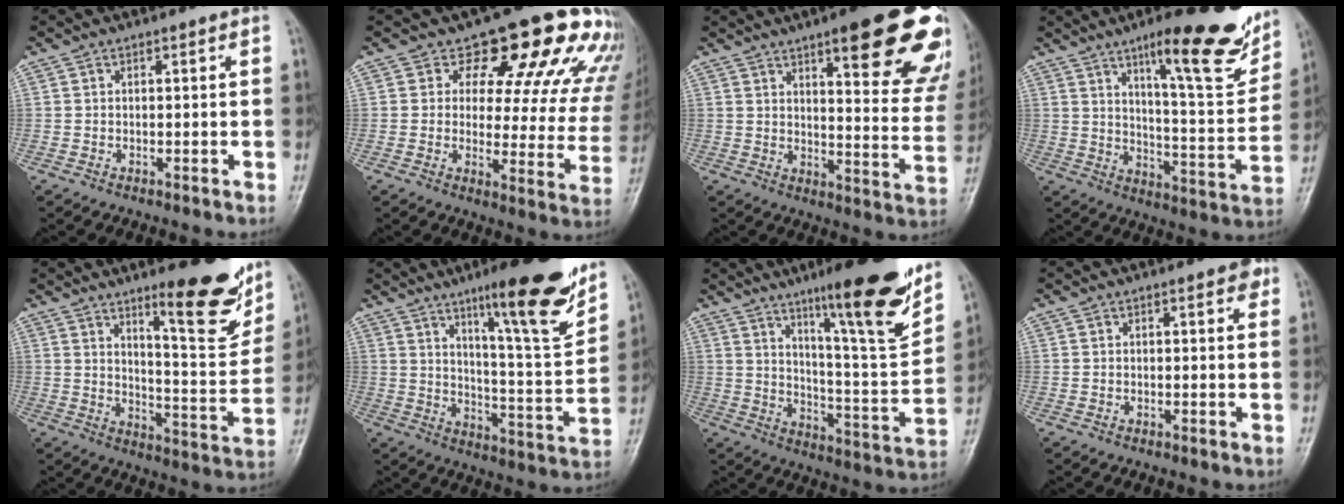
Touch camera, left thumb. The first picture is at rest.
{"total": 18.3, "force": [12.9, 8.4, 10.0], "torque": [-0.068, -0.062, 0.137]}
{"total": 23.9, "force": [13.6, 6.0, 18.7], "torque": [-0.200, -0.051, 0.174]}
{"total": 19.7, "force": [12.2, 4.3, 14.8], "torque": [-0.165, -0.064, 0.179]}
{"total": 16.5, "force": [10.6, 4.0, 12.0], "torque": [-0.125, -0.074, 0.159]}
{"total": 18.8, "force": [12.1, 3.0, 14.2], "torque": [-0.176, -0.070, 0.184]}
{"total": 20.5, "force": [13.0, 2.9, 15.6], "torque": [-0.195, -0.070, 0.201]}
{"total": 2.2, "force": [1.1, 0.8, 1.7], "torque": [-0.015, -0.001, 0.010]}